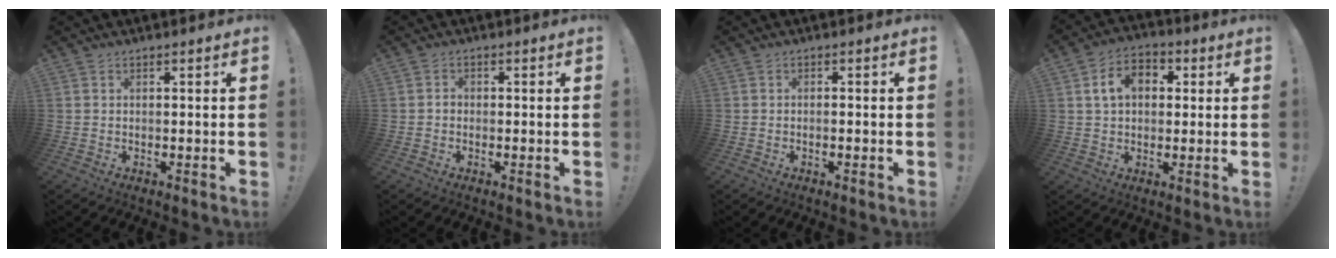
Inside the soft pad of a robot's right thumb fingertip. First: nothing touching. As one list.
[{"total": 1.2, "force": [-0.7, 0.9, 0.4], "torque": [-0.010, 0.006, -0.014]}, {"total": 0.9, "force": [-0.7, -0.1, 0.5], "torque": [-0.011, 0.000, -0.011]}, {"total": 9.5, "force": [2.2, 7.1, 5.9], "torque": [-0.096, 0.013, 0.043]}]